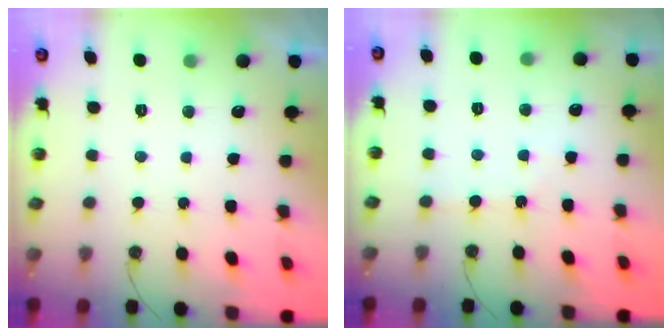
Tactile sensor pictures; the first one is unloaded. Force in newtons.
{"total": 2.6, "press": 2.6, "slide": 0.3}